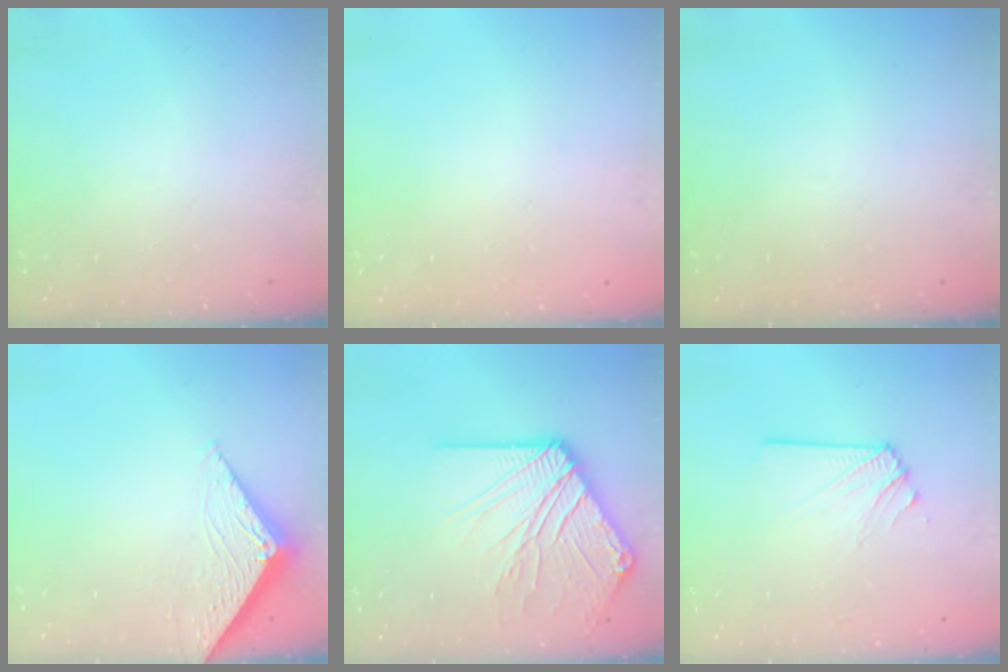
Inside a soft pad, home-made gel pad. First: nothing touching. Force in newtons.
{"total": 0.0}
{"total": 0.0}
{"total": 2.8, "press": 2.8, "slide": 0.3}
{"total": 13.7, "press": 13.6, "slide": 2.1}
{"total": 2.9, "press": 2.8, "slide": 0.5}